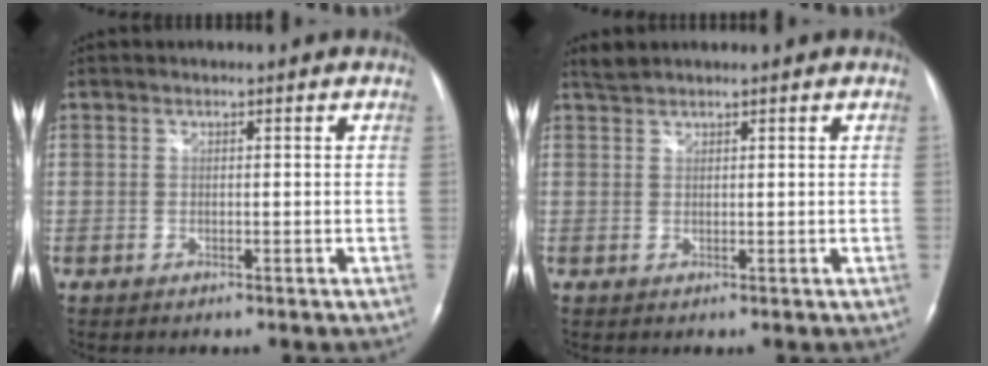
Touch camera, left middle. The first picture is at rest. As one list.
[{"total": 1.4, "force": [1.4, 0.0, 0.1], "torque": [-0.007, 0.009, 0.033]}]